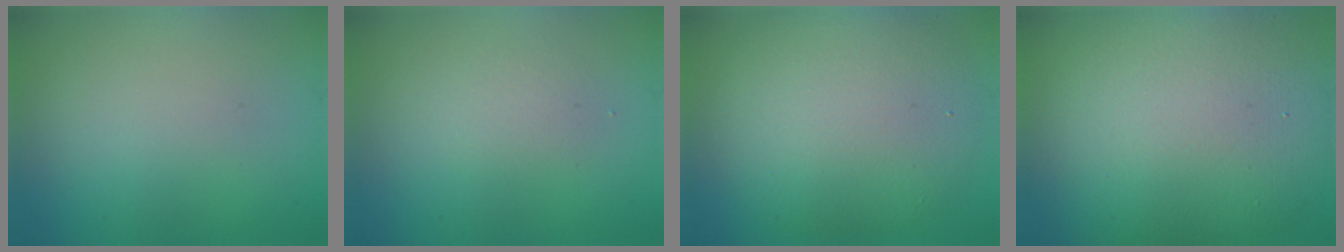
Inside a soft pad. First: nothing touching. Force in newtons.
{"total": 1.3, "press": 1.3, "slide": 0.1}
{"total": 8.1, "press": 8.0, "slide": 0.2}
{"total": 15.1, "press": 15.1, "slide": 1.2}